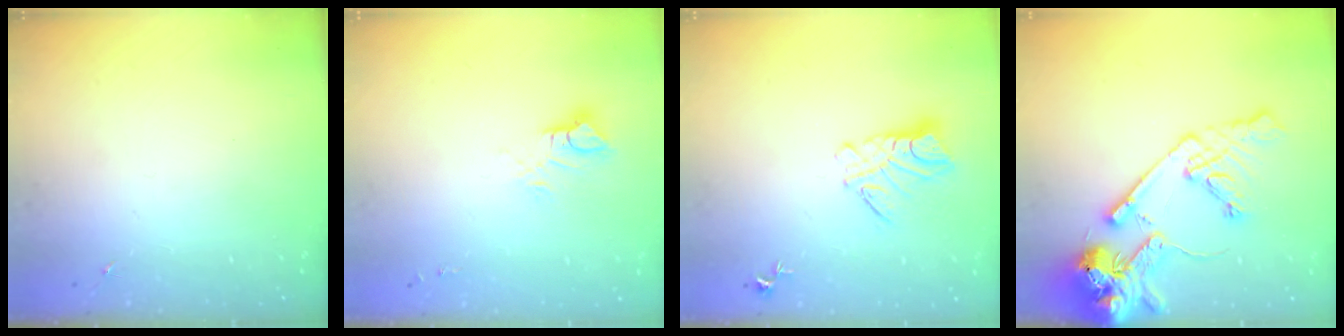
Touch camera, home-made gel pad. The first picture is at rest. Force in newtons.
{"total": 6.3, "press": 6.3, "slide": 0.5}
{"total": 9.7, "press": 9.7, "slide": 0.9}
{"total": 19.0, "press": 18.8, "slide": 2.9}